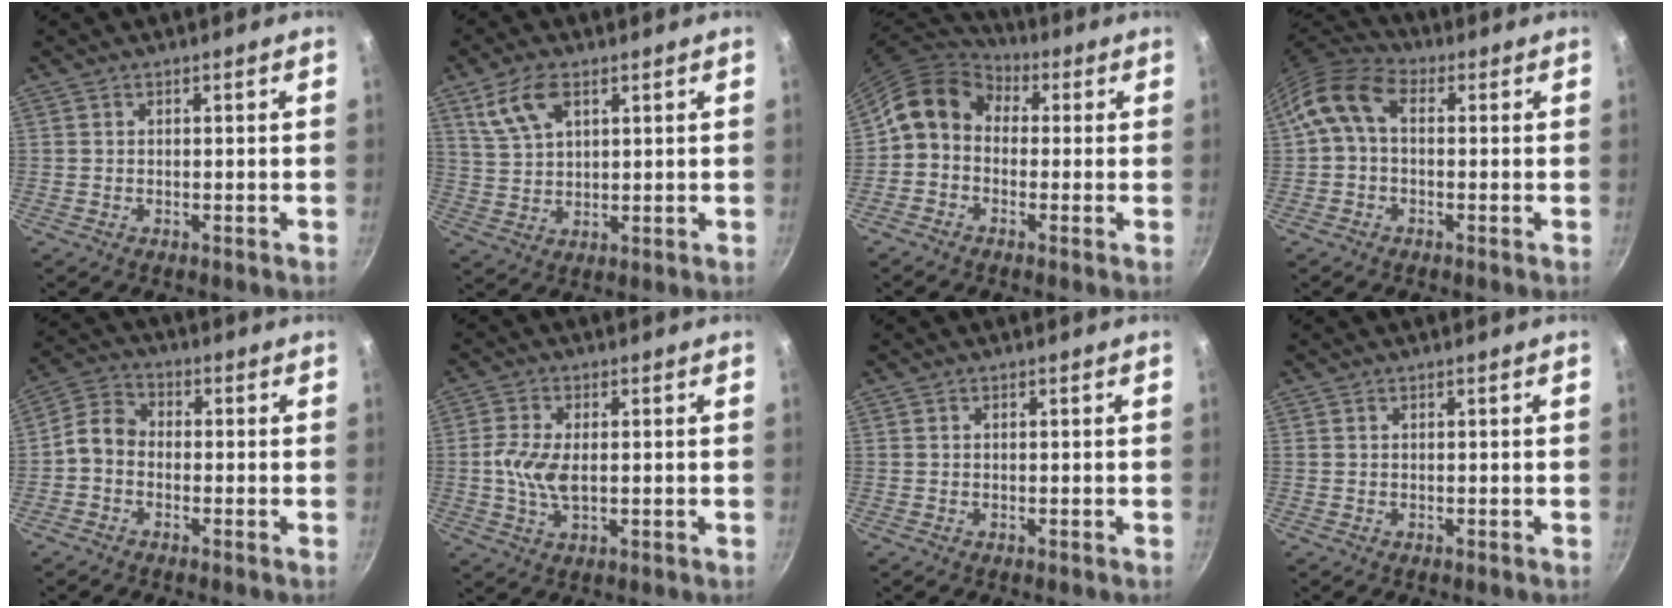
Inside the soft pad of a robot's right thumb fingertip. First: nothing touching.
{"total": 8.0, "force": [4.0, 4.2, 5.4], "torque": [-0.096, -0.006, 0.084]}
{"total": 11.1, "force": [0.3, 8.9, 6.5], "torque": [-0.104, 0.041, -0.020]}
{"total": 8.7, "force": [1.0, 5.8, 6.5], "torque": [-0.125, 0.027, -0.001]}
{"total": 5.3, "force": [-1.6, 4.1, 3.1], "torque": [-0.054, 0.030, -0.048]}
{"total": 6.8, "force": [-0.1, 3.6, 5.7], "torque": [-0.119, -0.001, -0.005]}
{"total": 0.0}
{"total": 0.0}